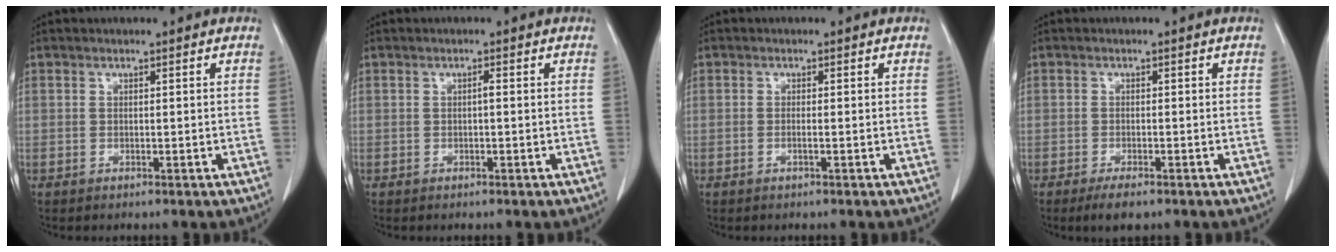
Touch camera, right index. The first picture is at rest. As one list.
[{"total": 0.6, "force": [-0.1, 0.1, 0.6], "torque": [-0.011, 0.002, -0.001]}, {"total": 0.8, "force": [-0.2, 0.0, 0.7], "torque": [-0.015, 0.000, -0.003]}, {"total": 2.9, "force": [-2.1, 0.8, 2.0], "torque": [-0.038, -0.005, -0.032]}]